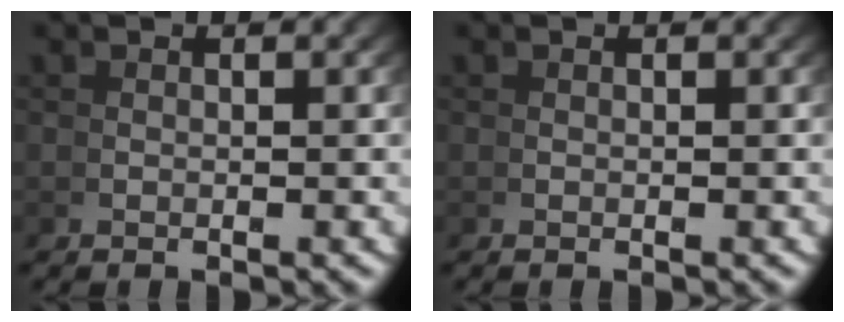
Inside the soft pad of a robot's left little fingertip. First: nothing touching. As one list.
[{"total": 0.0}]